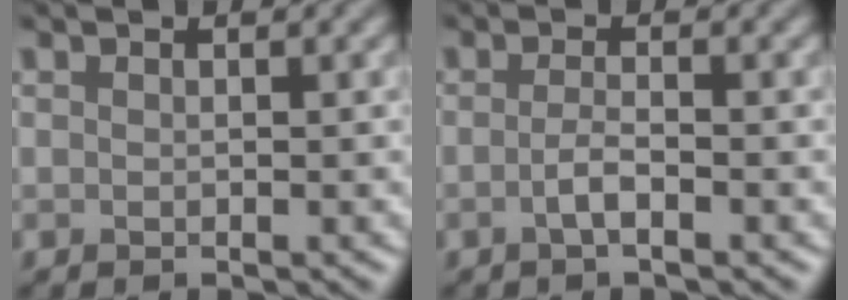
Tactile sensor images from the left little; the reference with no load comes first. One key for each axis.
{"total": 1.6, "fx": -0.5, "fy": 0.3, "fz": 1.4, "tx": -0.028, "ty": 0.003, "tz": -0.015}